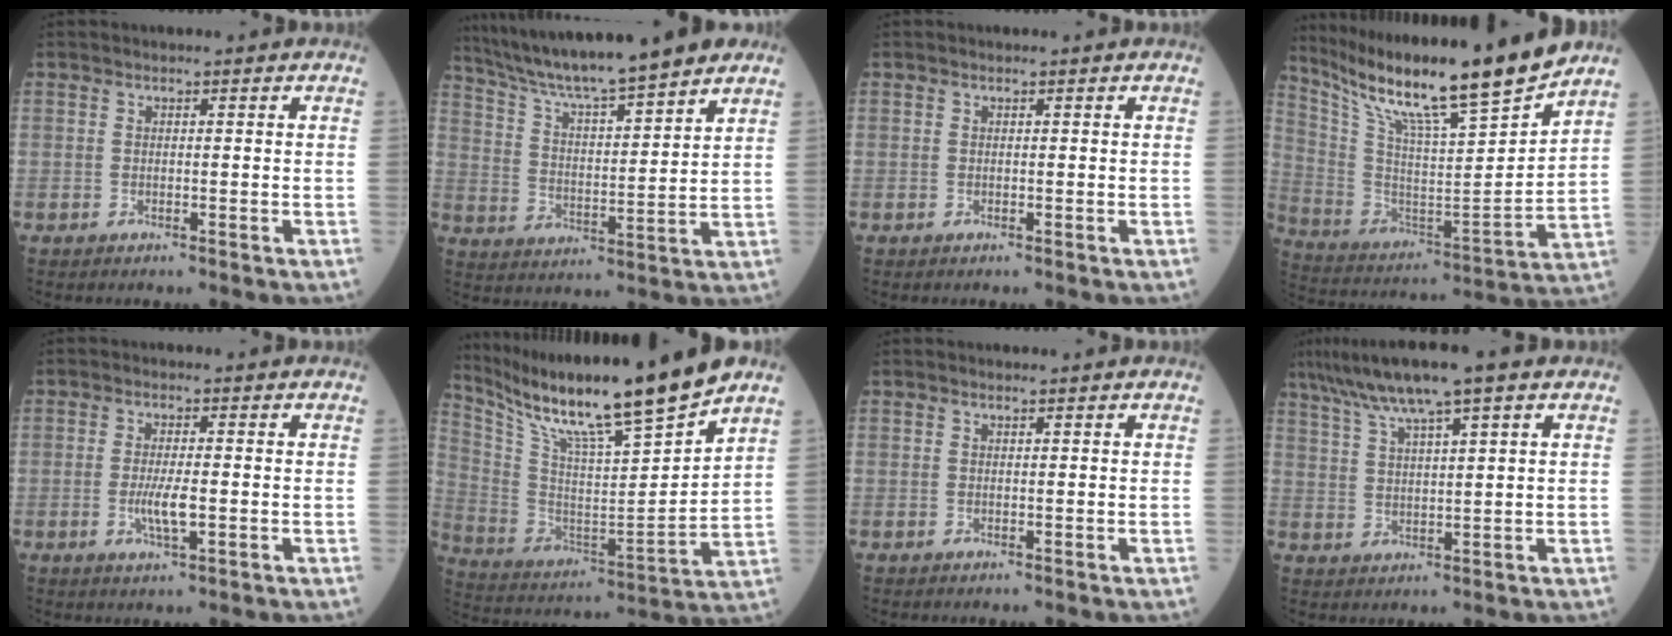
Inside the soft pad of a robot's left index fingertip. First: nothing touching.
{"total": 17.4, "force": [14.8, 0.1, 9.2], "torque": [-0.155, 0.012, 0.243]}
{"total": 0.0}
{"total": 22.0, "force": [18.1, 0.0, 12.6], "torque": [-0.228, -0.016, 0.310]}
{"total": 3.9, "force": [-0.8, 0.7, 3.8], "torque": [-0.080, -0.006, -0.013]}
{"total": 21.0, "force": [17.4, -0.2, 11.8], "torque": [-0.220, -0.011, 0.305]}
{"total": 0.0}
{"total": 10.1, "force": [6.8, 0.3, 7.5], "torque": [-0.135, 0.028, 0.117]}